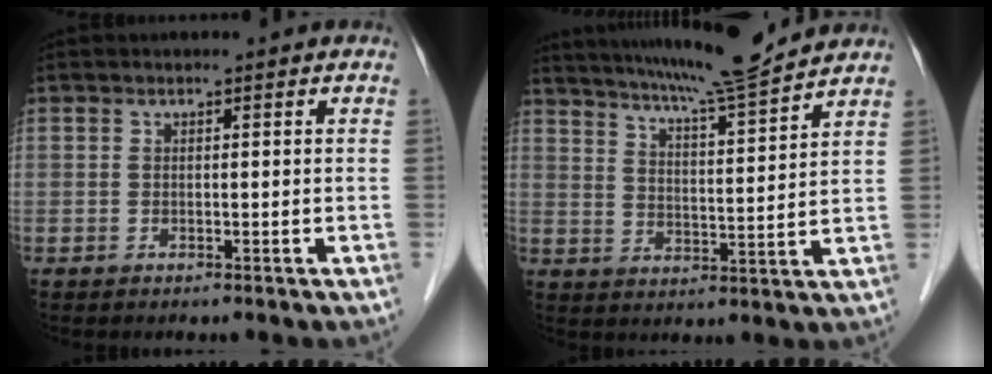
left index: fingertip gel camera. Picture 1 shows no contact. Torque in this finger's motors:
{"motor_torque": [1.11, -1.03, 0.50, 0.12]}